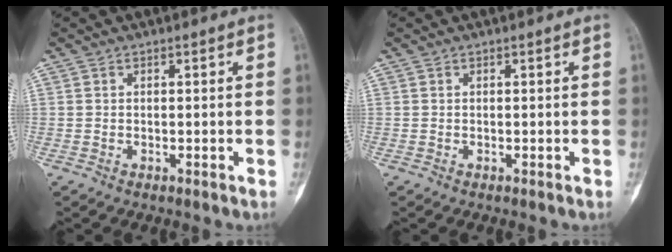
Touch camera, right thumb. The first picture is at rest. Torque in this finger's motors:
{"motor_torque": [0.38, 0.33, 0.05, -0.01, 0.00]}